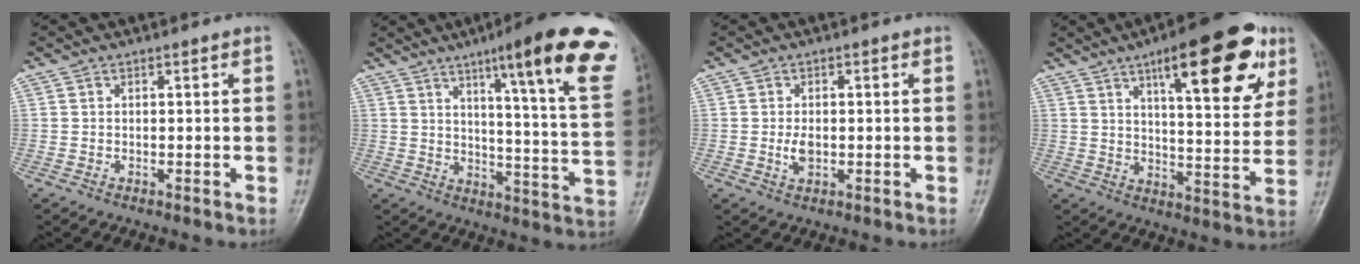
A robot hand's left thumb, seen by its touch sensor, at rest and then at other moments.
{"total": 24.4, "force": [13.7, 3.5, 19.9], "torque": [-0.251, -0.049, 0.181]}
{"total": 3.9, "force": [-0.4, 2.4, 3.0], "torque": [-0.052, -0.005, -0.003]}
{"total": 20.9, "force": [10.6, 6.7, 16.7], "torque": [-0.199, -0.029, 0.151]}